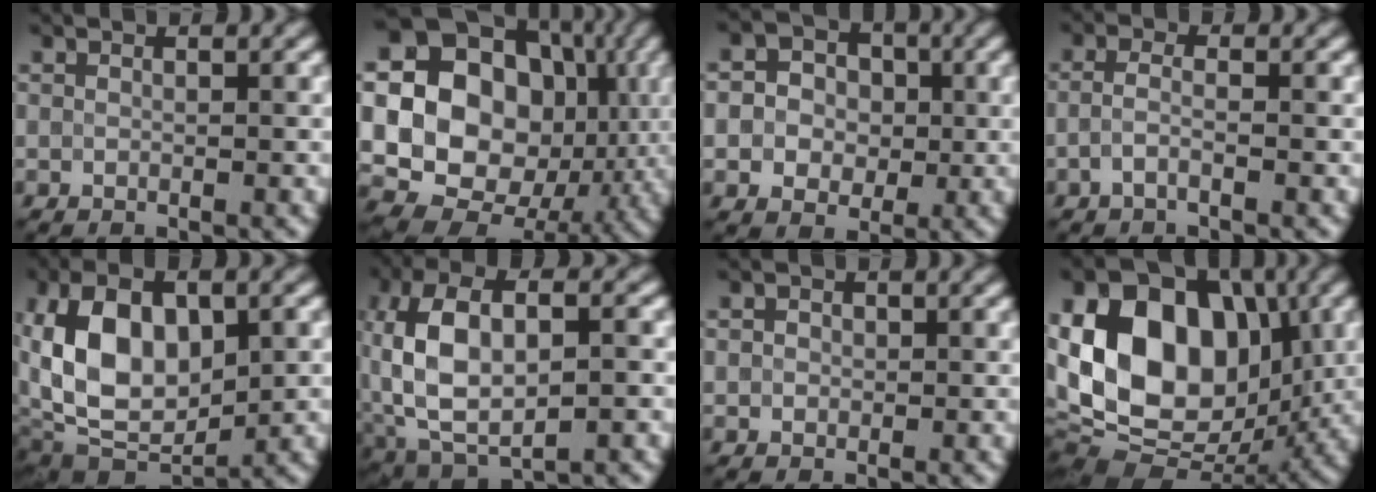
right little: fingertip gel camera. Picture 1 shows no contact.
{"total": 20.8, "force": [2.0, 17.9, 10.4], "torque": [-0.200, 0.017, 0.022]}
{"total": 4.1, "force": [-0.2, 3.7, 1.7], "torque": [-0.009, 0.005, -0.015]}
{"total": 1.5, "force": [-0.8, 0.2, 1.2], "torque": [-0.028, 0.007, -0.022]}
{"total": 12.2, "force": [0.6, 8.0, 9.2], "torque": [-0.162, -0.001, 0.017]}
{"total": 9.9, "force": [-0.5, 5.4, 8.3], "torque": [-0.173, 0.004, -0.015]}
{"total": 0.8, "force": [0.0, 0.8, 0.1], "torque": [0.005, 0.001, -0.002]}
{"total": 15.2, "force": [0.6, 10.9, 10.6], "torque": [-0.200, 0.021, -0.002]}